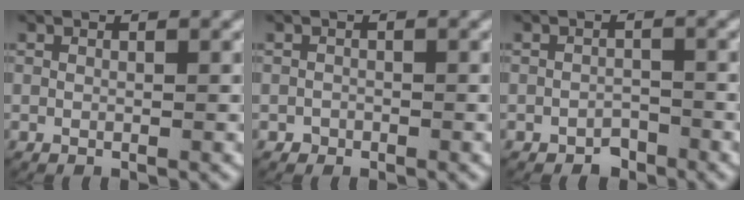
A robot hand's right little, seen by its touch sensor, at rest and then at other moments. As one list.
[{"total": 1.0, "force": [-0.4, 0.9, -0.3], "torque": [0.005, -0.003, -0.010]}, {"total": 1.8, "force": [-1.6, 0.8, -0.1], "torque": [0.010, -0.003, -0.030]}]